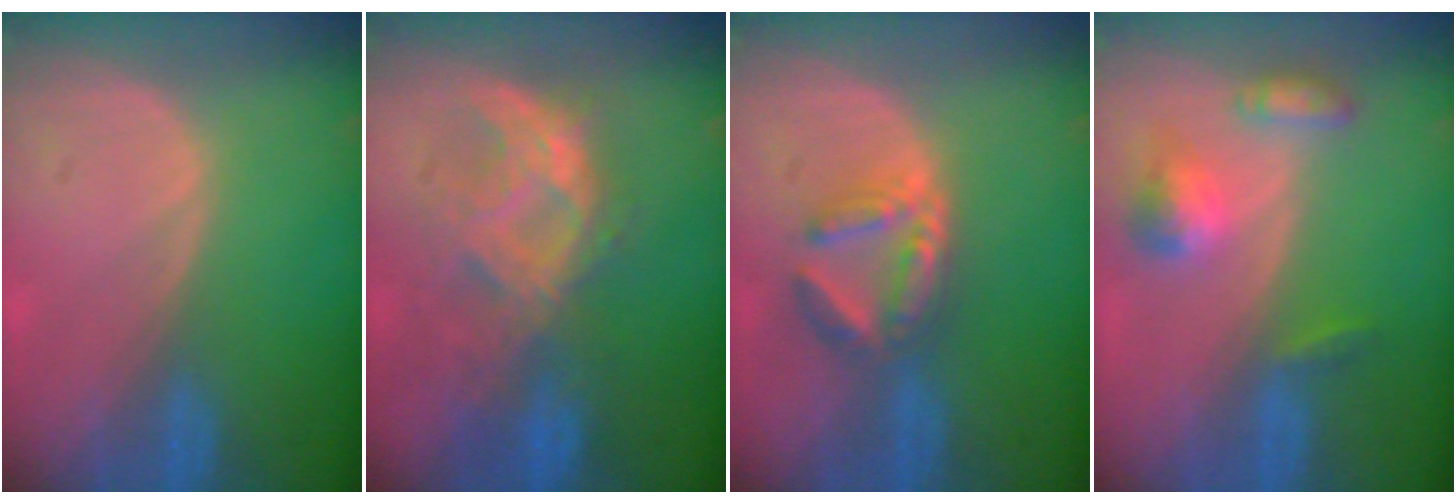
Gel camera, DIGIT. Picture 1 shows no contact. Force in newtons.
{"total": 8.6, "press": 8.4, "slide": 1.9}
{"total": 5.8, "press": 5.5, "slide": 1.6}
{"total": 5.8, "press": 5.3, "slide": 2.3}